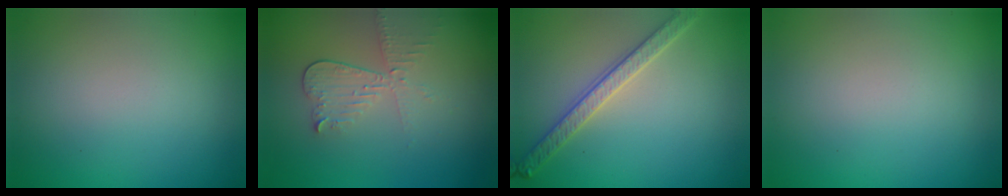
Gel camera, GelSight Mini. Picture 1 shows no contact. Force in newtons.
{"total": 3.0, "press": 2.6, "slide": 1.5}
{"total": 3.3, "press": 3.1, "slide": 1.3}
{"total": 0.0}